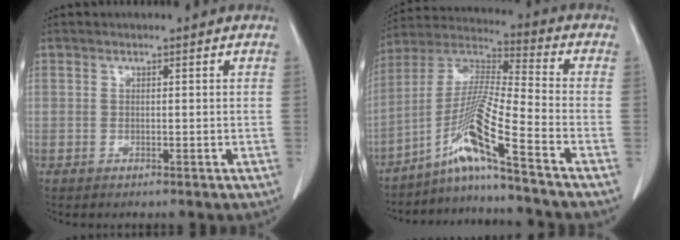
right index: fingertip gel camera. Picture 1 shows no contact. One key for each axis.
{"total": 11.7, "fx": -7.3, "fy": -2.5, "fz": 8.7, "tx": -0.183, "ty": -0.002, "tz": -0.143}